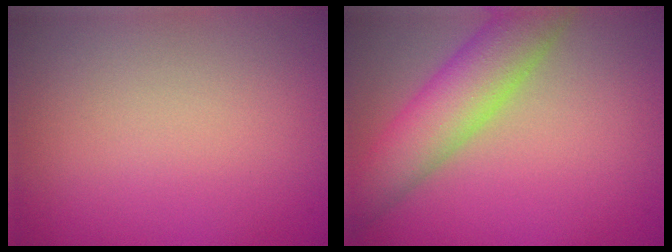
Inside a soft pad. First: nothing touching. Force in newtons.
{"total": 6.4, "press": 6.4, "slide": 0.4}